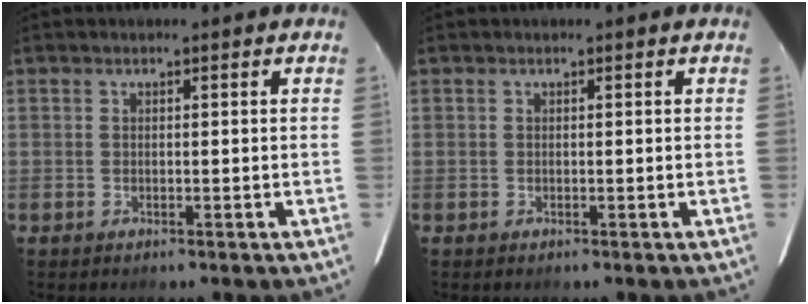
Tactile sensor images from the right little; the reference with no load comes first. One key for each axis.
{"total": 0.0}